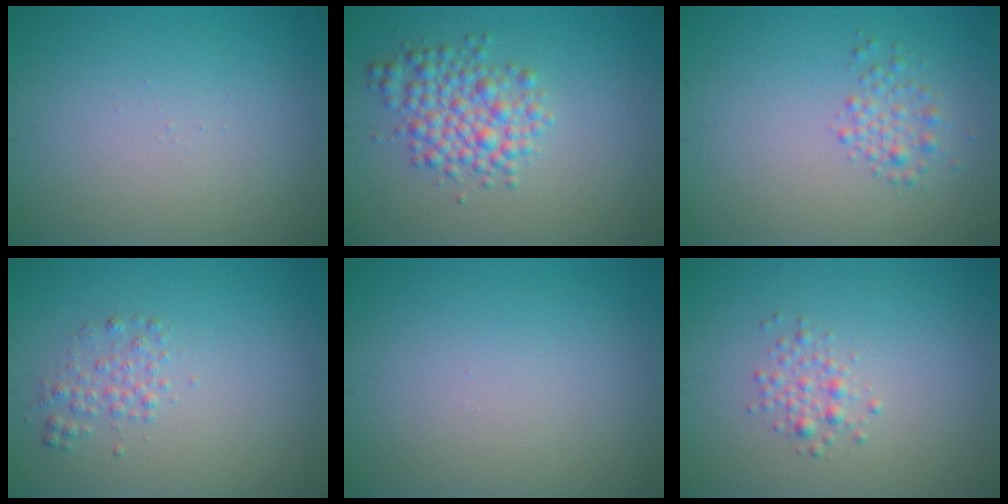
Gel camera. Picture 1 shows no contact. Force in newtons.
{"total": 4.3, "press": 4.3, "slide": 0.1}
{"total": 1.9, "press": 1.9, "slide": 0.0}
{"total": 1.6, "press": 1.6, "slide": 0.0}
{"total": 0.0}
{"total": 1.5, "press": 1.5, "slide": 0.0}